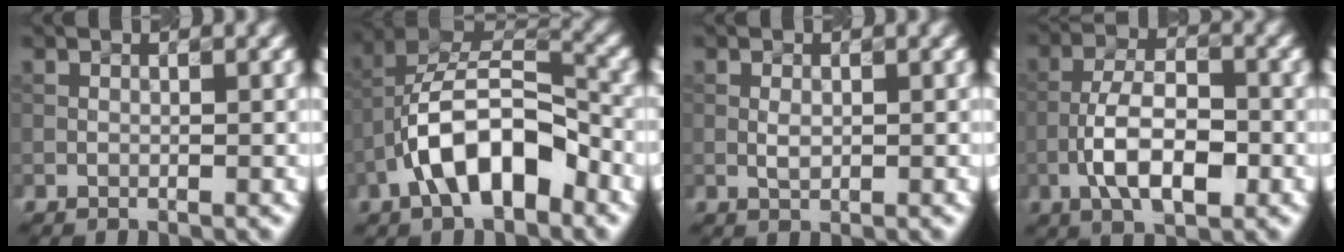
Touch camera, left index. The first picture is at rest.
{"total": 9.5, "force": [-3.9, 4.5, 7.4], "torque": [-0.130, 0.020, -0.074]}
{"total": 1.1, "force": [0.0, 0.6, 0.9], "torque": [-0.022, -0.002, 0.000]}
{"total": 6.4, "force": [-2.2, 2.8, 5.3], "torque": [-0.095, 0.005, -0.045]}